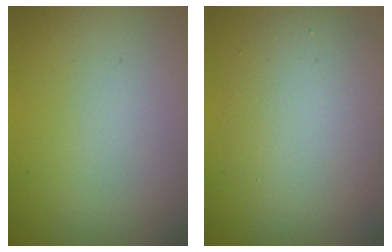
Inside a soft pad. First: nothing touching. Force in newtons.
{"total": 5.3, "press": 5.3, "slide": 0.4}